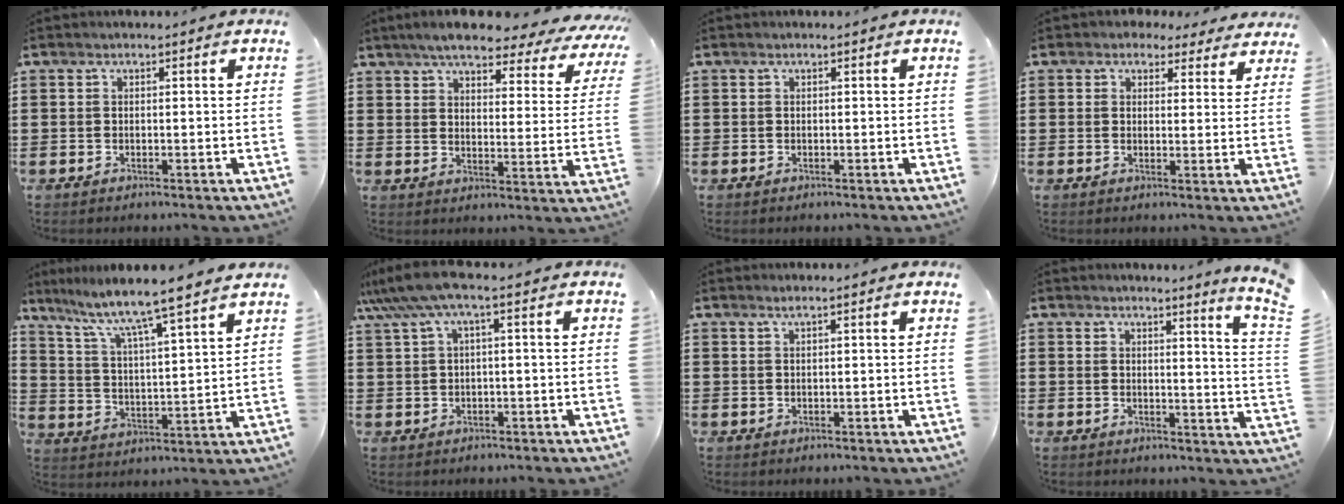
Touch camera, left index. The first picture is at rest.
{"total": 6.1, "force": [5.4, 0.9, 2.8], "torque": [-0.072, -0.031, 0.087]}
{"total": 0.0}
{"total": 3.0, "force": [2.6, 1.4, 0.5], "torque": [-0.014, -0.002, 0.047]}
{"total": 6.8, "force": [5.8, -0.8, 3.4], "torque": [-0.092, -0.046, 0.090]}
{"total": 5.4, "force": [1.5, 0.5, 5.2], "torque": [-0.115, -0.009, 0.023]}
{"total": 0.8, "force": [0.6, -0.1, 0.6], "torque": [-0.012, -0.002, 0.010]}
{"total": 3.1, "force": [2.6, -1.4, 1.0], "torque": [-0.023, -0.028, 0.040]}